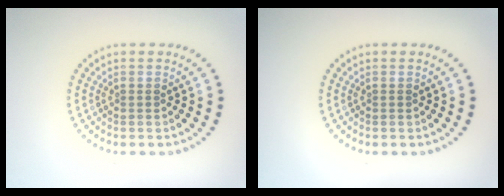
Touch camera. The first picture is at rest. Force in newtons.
{"total": 0.0}